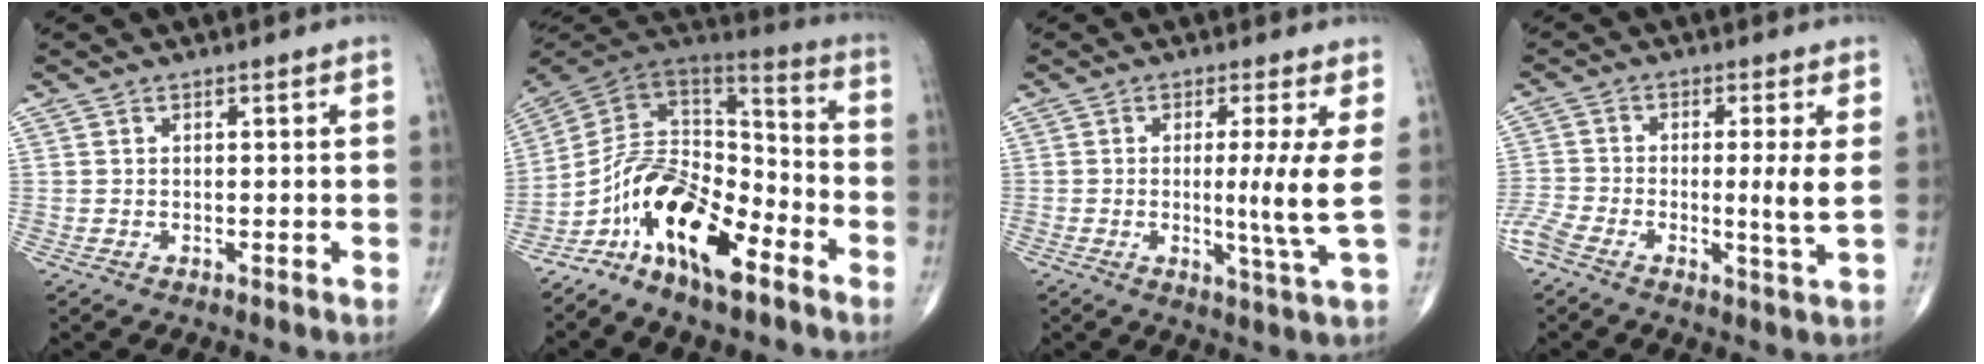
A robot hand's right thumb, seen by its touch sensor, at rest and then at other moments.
{"total": 18.4, "force": [-9.7, 8.3, 13.2], "torque": [-0.208, 0.082, -0.180]}
{"total": 7.1, "force": [0.5, -1.0, 7.1], "torque": [-0.135, -0.025, 0.005]}
{"total": 7.9, "force": [-1.6, 0.9, 7.7], "torque": [-0.168, -0.004, -0.041]}